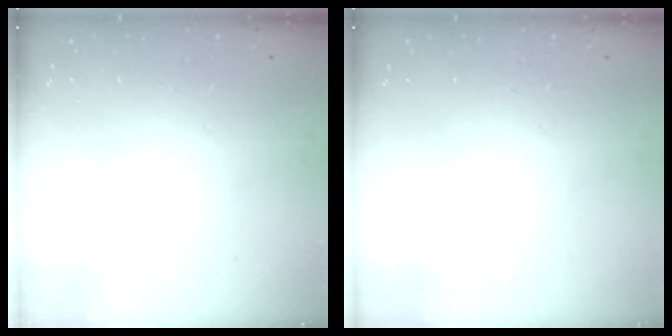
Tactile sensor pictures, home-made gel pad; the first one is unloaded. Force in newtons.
{"total": 0.0}